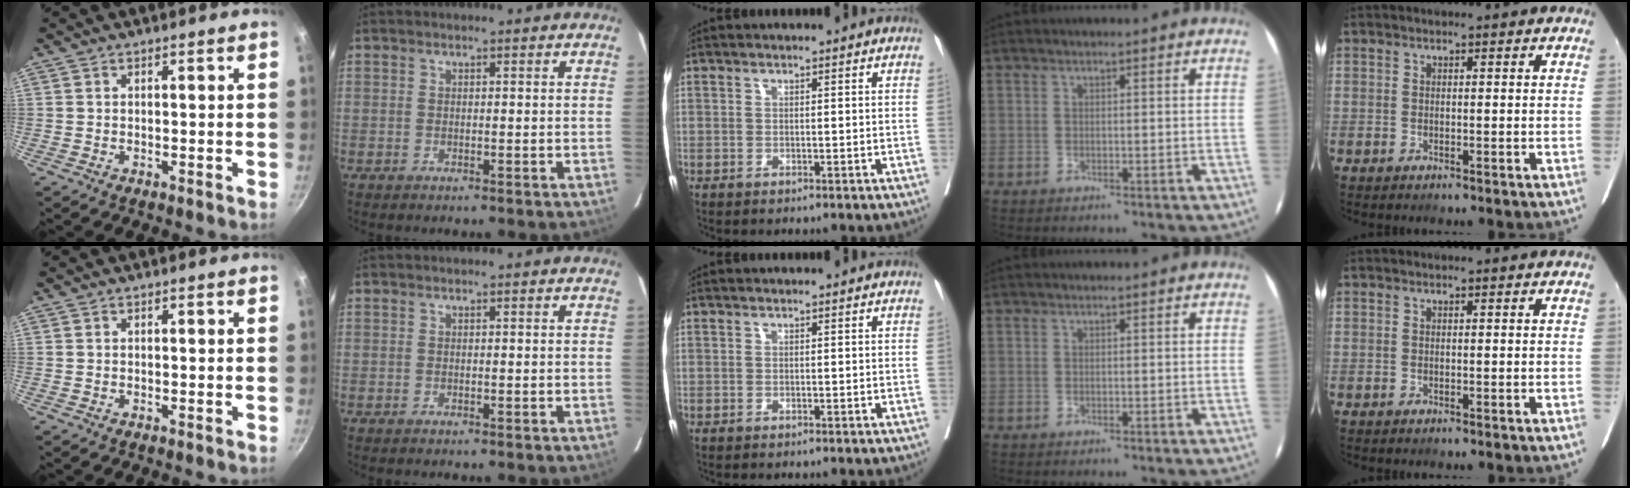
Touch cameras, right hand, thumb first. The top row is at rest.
{}